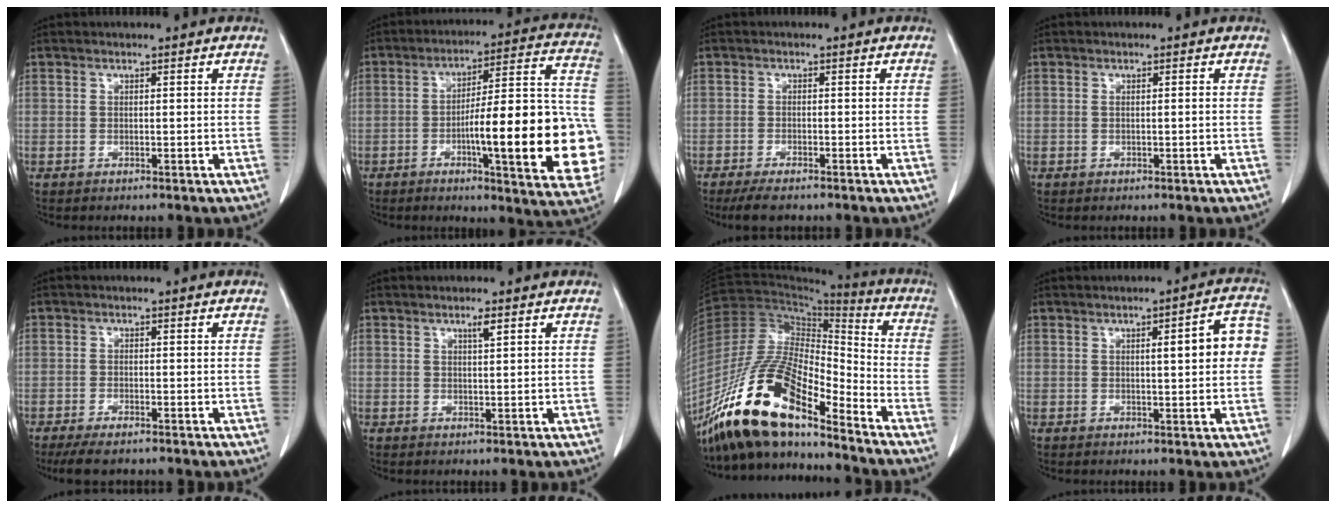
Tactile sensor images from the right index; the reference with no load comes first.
{"total": 22.7, "force": [-5.3, 3.4, 21.8], "torque": [-0.223, 0.026, -0.064]}
{"total": 3.9, "force": [-3.1, 0.9, 2.2], "torque": [-0.042, -0.008, -0.048]}
{"total": 0.7, "force": [0.0, 0.1, 0.7], "torque": [-0.016, 0.000, 0.002]}
{"total": 4.2, "force": [-3.3, 1.1, 2.3], "torque": [-0.040, -0.009, -0.051]}
{"total": 1.4, "force": [0.8, 0.0, 1.1], "torque": [-0.022, -0.002, 0.015]}
{"total": 18.7, "force": [-13.8, 4.6, 11.7], "torque": [-0.231, 0.001, -0.254]}
{"total": 6.8, "force": [0.8, 1.2, 6.6], "torque": [-0.083, 0.019, 0.008]}